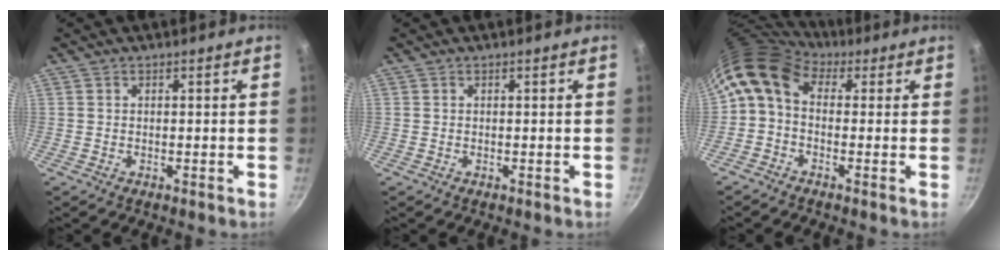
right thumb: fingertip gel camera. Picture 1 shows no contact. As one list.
[{"total": 0.0}, {"total": 9.5, "force": [1.6, 6.6, 6.6], "torque": [-0.126, 0.028, 0.008]}]